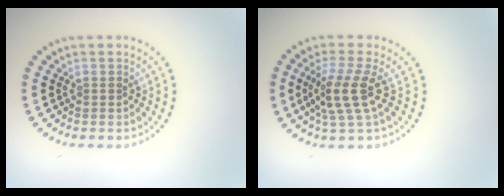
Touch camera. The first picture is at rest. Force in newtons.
{"total": 3.7, "press": 3.1, "slide": 2.1}